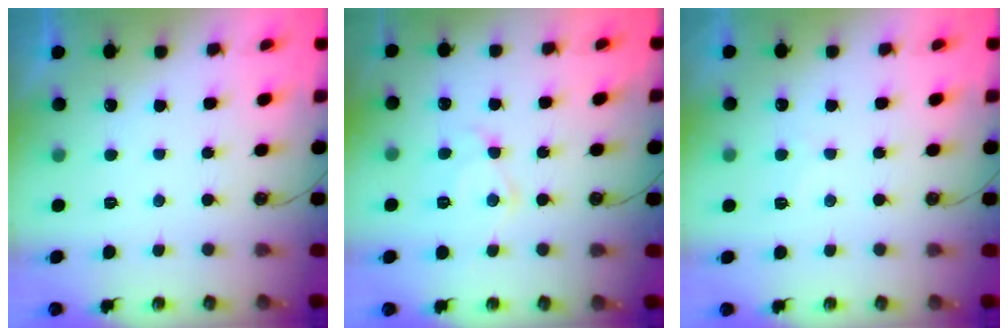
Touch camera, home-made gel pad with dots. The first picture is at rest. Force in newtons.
{"total": 10.9, "press": 10.9, "slide": 0.7}
{"total": 3.4, "press": 3.3, "slide": 0.5}